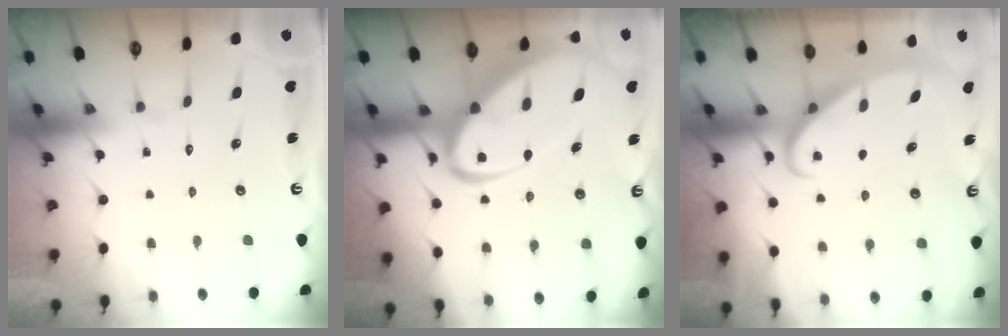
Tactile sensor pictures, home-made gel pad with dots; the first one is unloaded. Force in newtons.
{"total": 12.5, "press": 12.4, "slide": 1.3}
{"total": 2.7, "press": 2.7, "slide": 0.4}